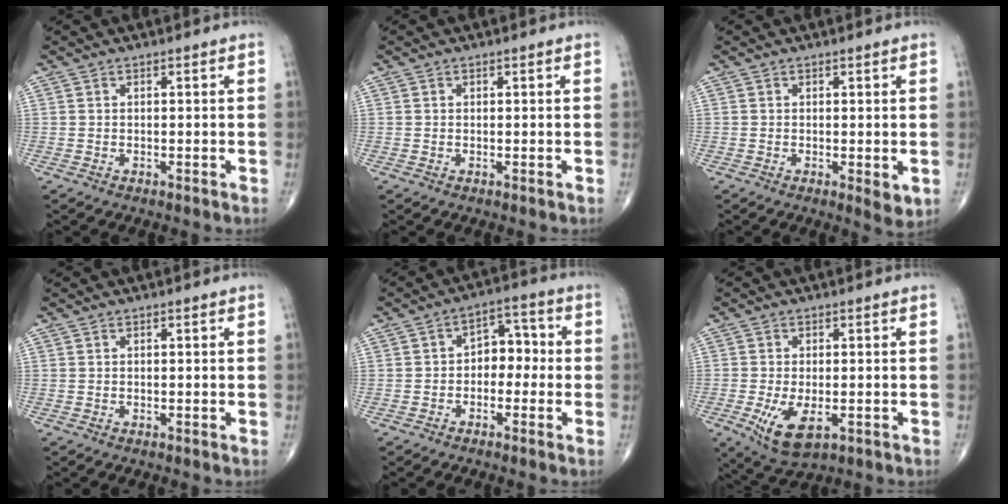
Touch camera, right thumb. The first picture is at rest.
{"total": 0.0}
{"total": 2.7, "force": [-0.4, 1.1, 2.5], "torque": [-0.030, -0.008, -0.007]}
{"total": 0.0}
{"total": 6.3, "force": [-0.8, 4.5, 4.3], "torque": [-0.033, 0.030, -0.027]}
{"total": 7.7, "force": [-2.4, 3.7, 6.3], "torque": [-0.116, -0.016, -0.031]}